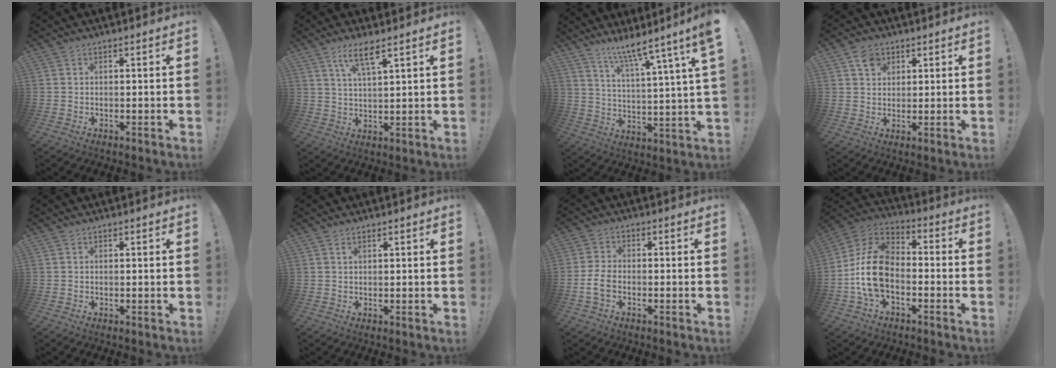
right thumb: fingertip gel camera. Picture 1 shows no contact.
{"total": 6.9, "force": [4.4, 1.2, 5.2], "torque": [-0.100, -0.012, 0.074]}
{"total": 10.5, "force": [7.6, 0.4, 7.2], "torque": [-0.121, -0.060, 0.117]}
{"total": 4.2, "force": [2.2, 3.3, 1.3], "torque": [-0.014, -0.007, 0.038]}
{"total": 0.0}
{"total": 0.7, "force": [0.4, 0.2, 0.5], "torque": [-0.010, 0.000, 0.008]}
{"total": 5.2, "force": [-1.8, 3.0, 3.9], "torque": [-0.092, 0.005, -0.032]}
{"total": 15.7, "force": [-4.2, 10.4, 11.0], "torque": [-0.216, 0.040, -0.063]}